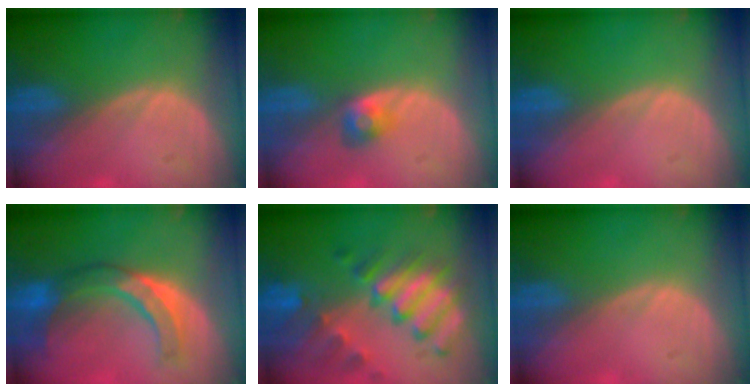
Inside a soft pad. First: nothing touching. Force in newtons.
{"total": 2.8, "press": 2.5, "slide": 1.2}
{"total": 0.0}
{"total": 7.9, "press": 7.9, "slide": 0.2}
{"total": 10.8, "press": 9.3, "slide": 5.6}
{"total": 0.0}